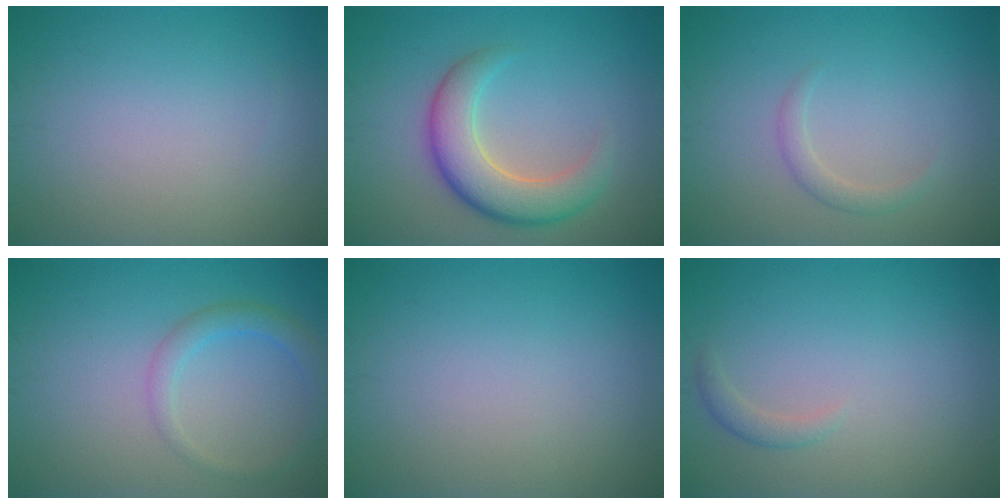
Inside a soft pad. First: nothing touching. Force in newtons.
{"total": 5.8, "press": 5.8, "slide": 0.4}
{"total": 1.4, "press": 1.4, "slide": 0.1}
{"total": 2.3, "press": 2.3, "slide": 0.1}
{"total": 0.0}
{"total": 1.1, "press": 1.1, "slide": 0.1}